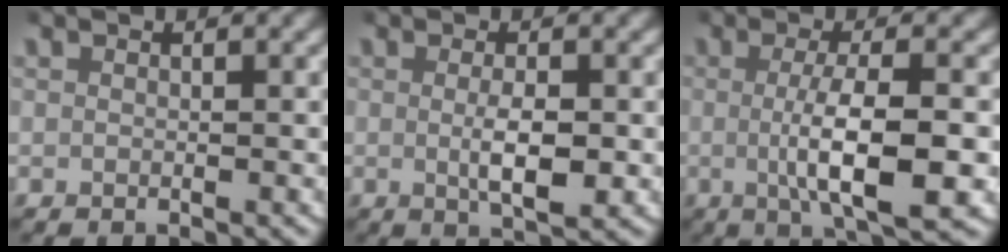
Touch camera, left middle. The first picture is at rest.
{"total": 3.2, "force": [-0.3, 1.0, 3.1], "torque": [-0.050, -0.008, -0.002]}
{"total": 6.0, "force": [-0.7, 1.2, 5.8], "torque": [-0.096, -0.007, -0.011]}